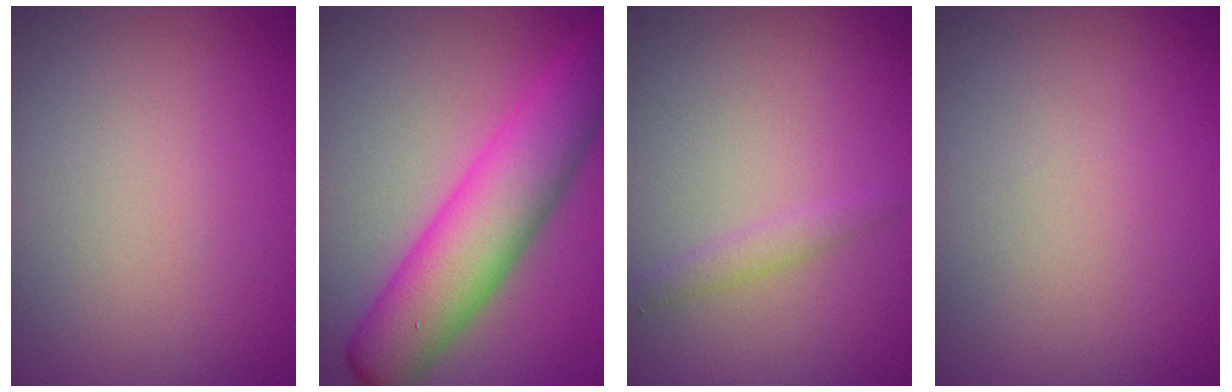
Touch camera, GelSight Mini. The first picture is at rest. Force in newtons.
{"total": 8.3, "press": 8.3, "slide": 0.1}
{"total": 1.3, "press": 1.2, "slide": 0.0}
{"total": 0.0}